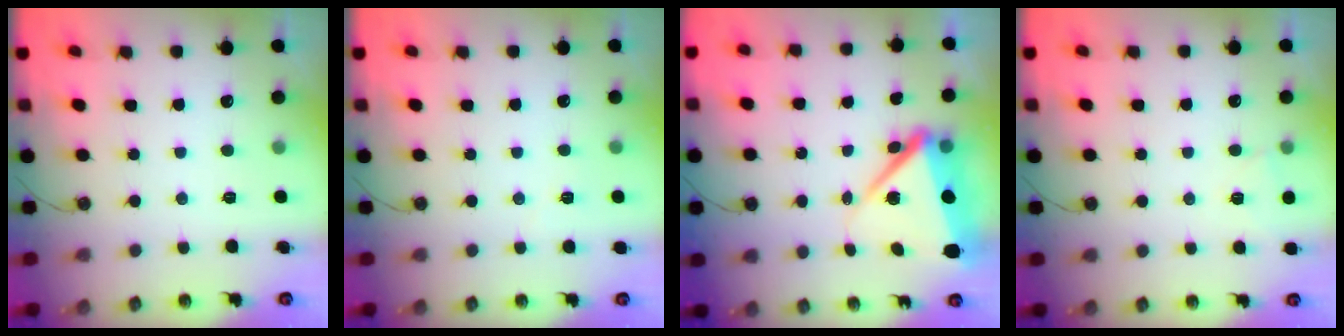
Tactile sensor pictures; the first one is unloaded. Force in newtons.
{"total": 2.9, "press": 1.9, "slide": 2.2}
{"total": 10.1, "press": 10.0, "slide": 1.0}
{"total": 3.7, "press": 3.4, "slide": 1.5}